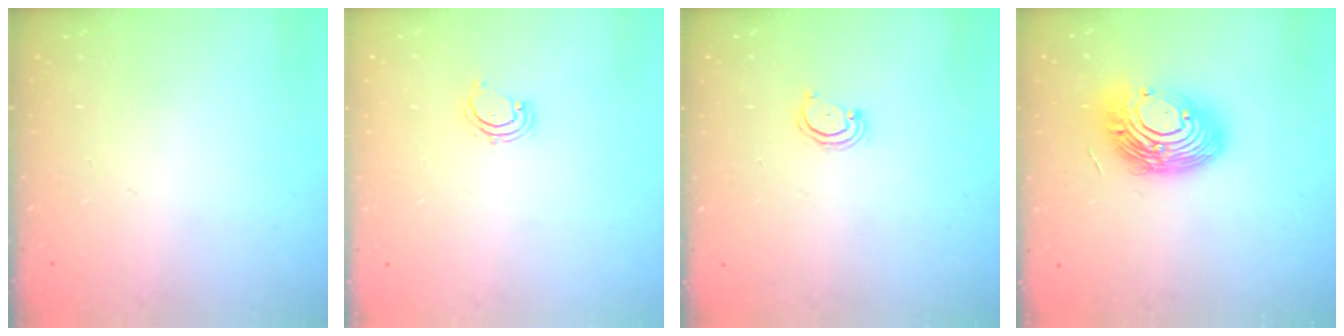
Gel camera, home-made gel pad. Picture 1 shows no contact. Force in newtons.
{"total": 2.6, "press": 2.6, "slide": 0.3}
{"total": 3.3, "press": 3.3, "slide": 0.5}
{"total": 16.9, "press": 16.8, "slide": 1.6}